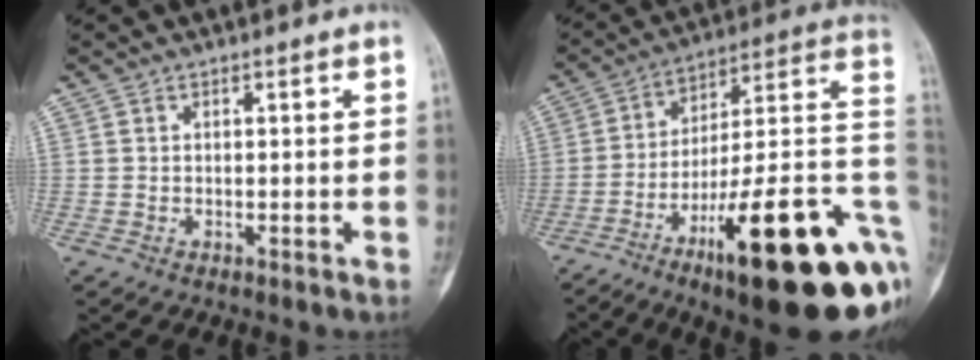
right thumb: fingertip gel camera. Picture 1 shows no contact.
{"total": 30.9, "force": [-10.4, 8.0, 28.0], "torque": [-0.320, 0.054, -0.152]}